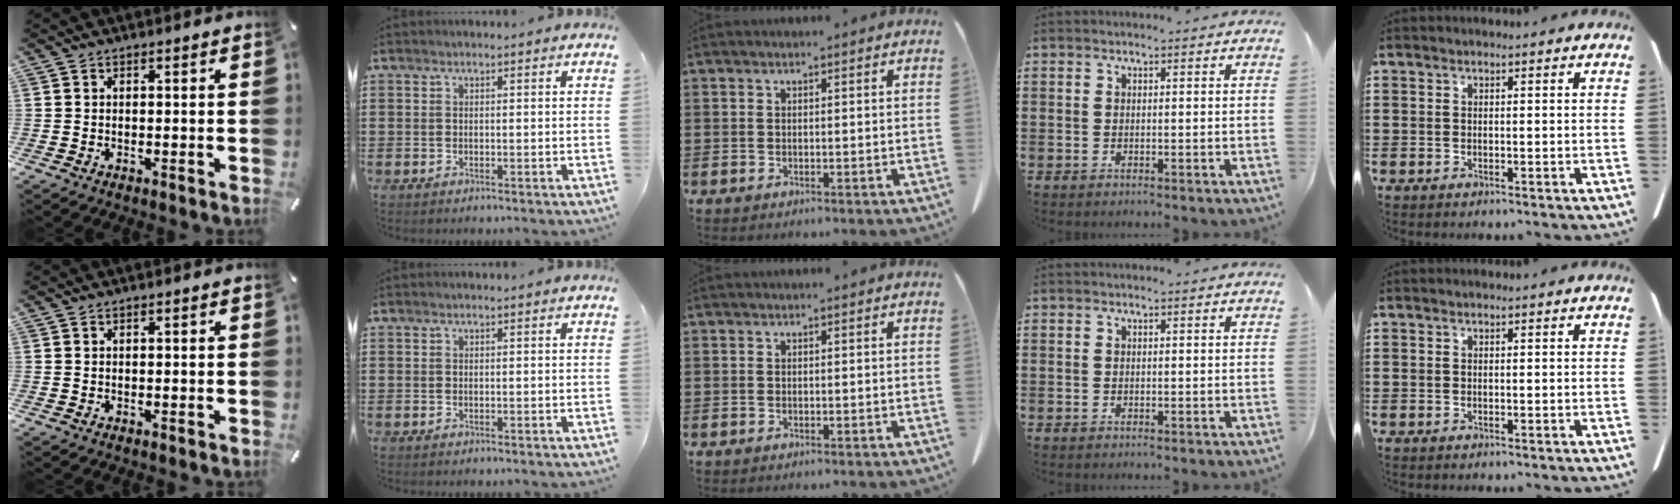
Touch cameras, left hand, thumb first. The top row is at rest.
{}